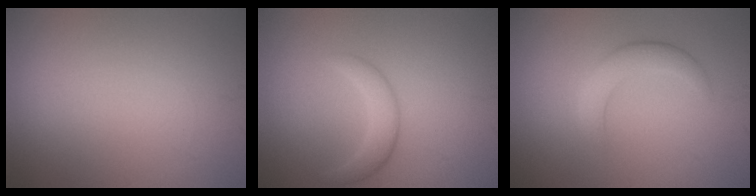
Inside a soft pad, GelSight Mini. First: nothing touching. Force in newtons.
{"total": 2.1, "press": 2.1, "slide": 0.1}
{"total": 2.9, "press": 2.9, "slide": 0.2}